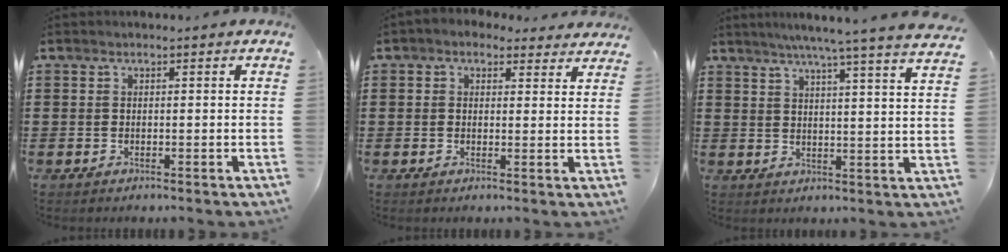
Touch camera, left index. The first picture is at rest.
{"total": 2.3, "force": [1.7, 1.4, 0.6], "torque": [-0.011, 0.001, 0.028]}
{"total": 5.7, "force": [4.9, -1.4, 2.6], "torque": [-0.067, -0.033, 0.079]}